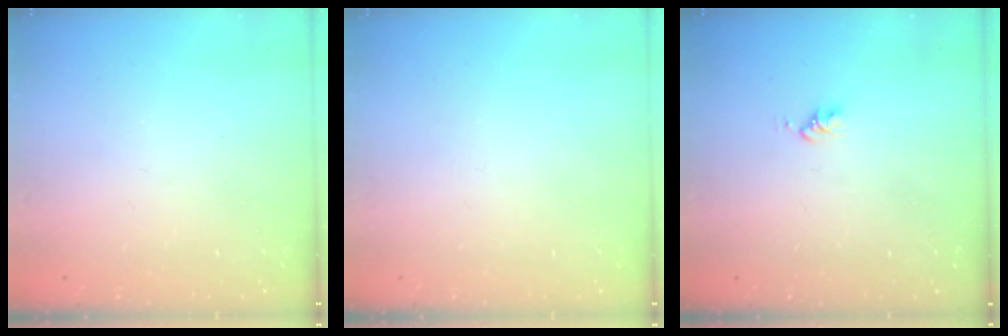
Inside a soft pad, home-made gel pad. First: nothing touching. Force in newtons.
{"total": 0.0}
{"total": 2.6, "press": 2.6, "slide": 0.4}